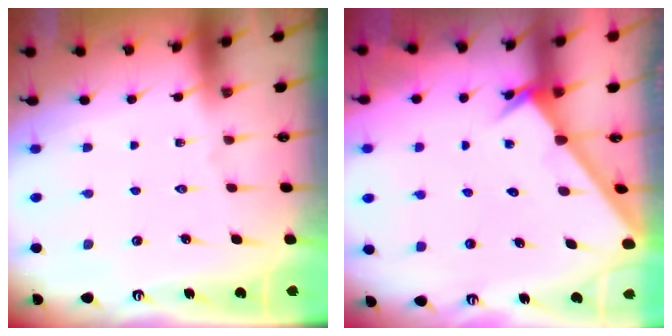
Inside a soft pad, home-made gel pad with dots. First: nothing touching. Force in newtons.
{"total": 2.6, "press": 2.6, "slide": 0.1}